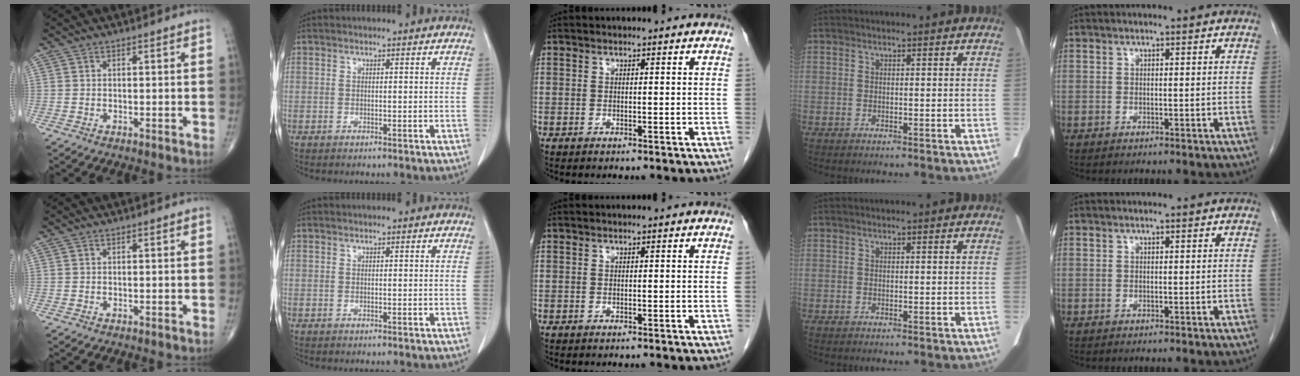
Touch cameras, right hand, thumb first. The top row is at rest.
{}